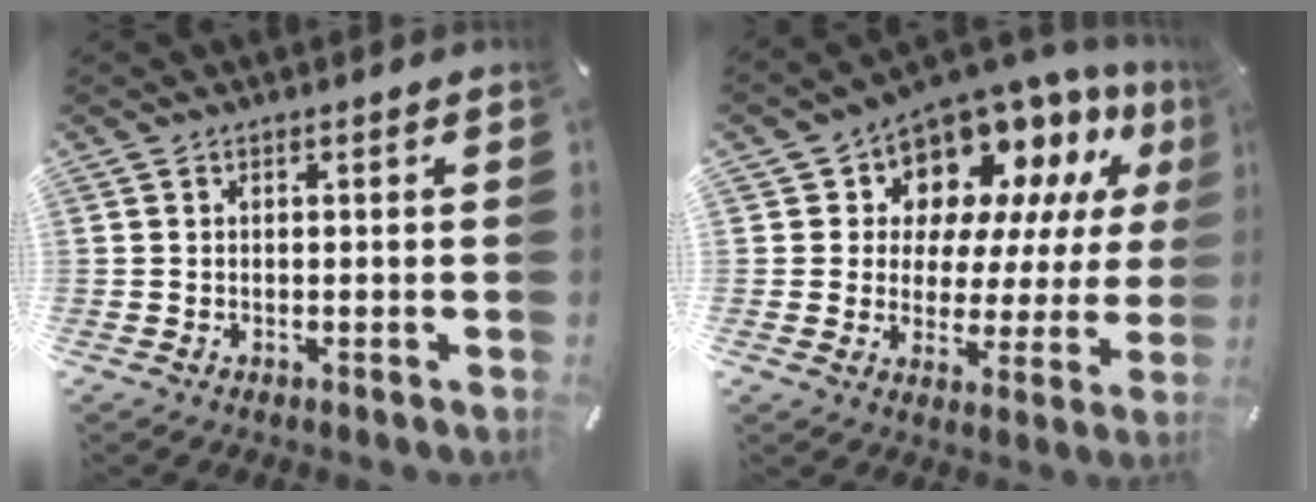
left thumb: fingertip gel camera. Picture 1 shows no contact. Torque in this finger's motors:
{"motor_torque": [2.51, 2.50, 1.43, -1.34, 0.15]}